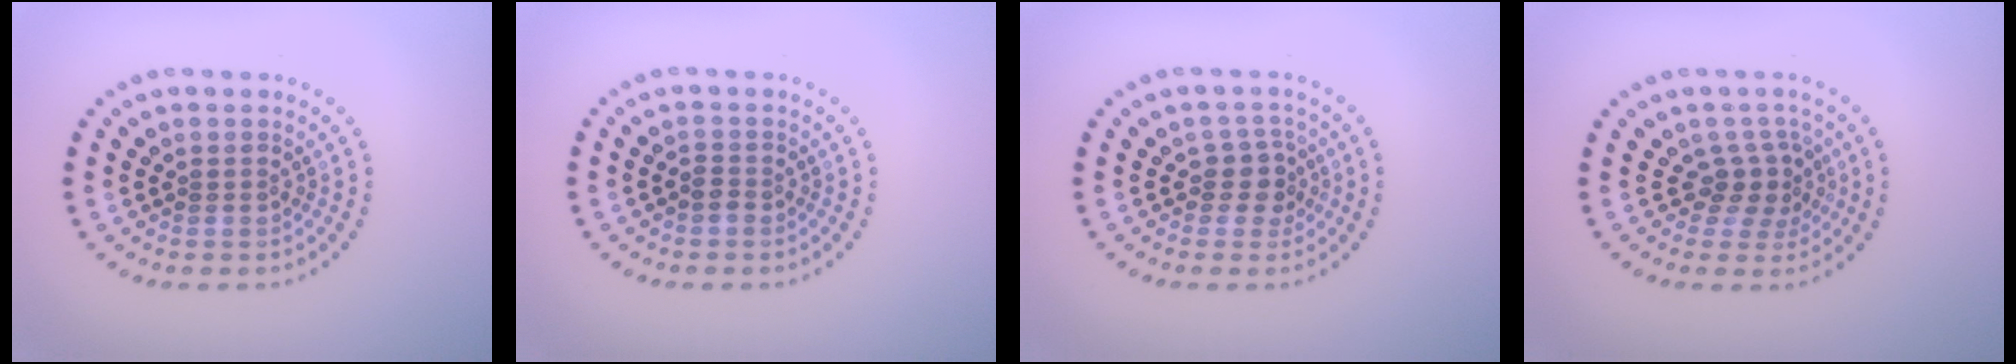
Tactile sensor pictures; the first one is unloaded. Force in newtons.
{"total": 0.9, "press": 0.8, "slide": 0.4}
{"total": 2.3, "press": 1.9, "slide": 1.4}
{"total": 2.7, "press": 1.9, "slide": 2.0}